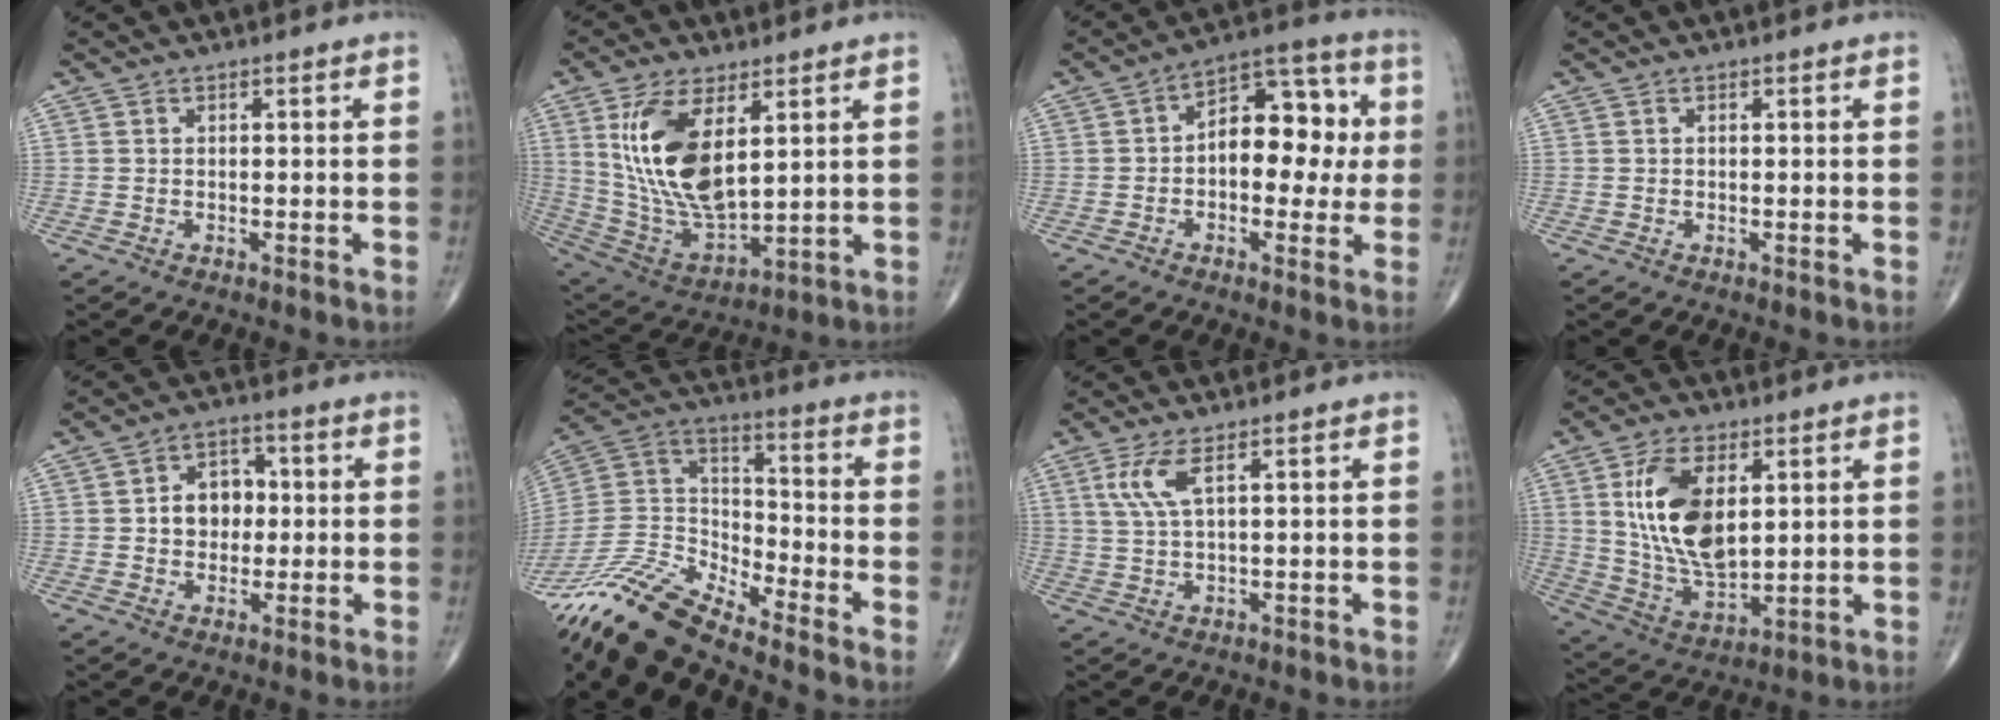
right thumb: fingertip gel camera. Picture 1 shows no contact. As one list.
[{"total": 17.2, "force": [5.2, 8.0, 14.3], "torque": [-0.270, -0.025, 0.116]}, {"total": 13.5, "force": [0.4, 8.2, 10.7], "torque": [-0.106, 0.038, -0.005]}, {"total": 0.0}, {"total": 7.4, "force": [0.3, 5.8, 4.6], "torque": [-0.037, 0.014, 0.000]}, {"total": 14.5, "force": [-13.6, 1.4, 5.0], "torque": [-0.105, 0.073, -0.271]}, {"total": 4.6, "force": [2.0, 1.0, 4.1], "torque": [-0.105, -0.003, 0.049]}, {"total": 15.6, "force": [3.9, 8.2, 12.7], "torque": [-0.227, -0.020, 0.083]}]